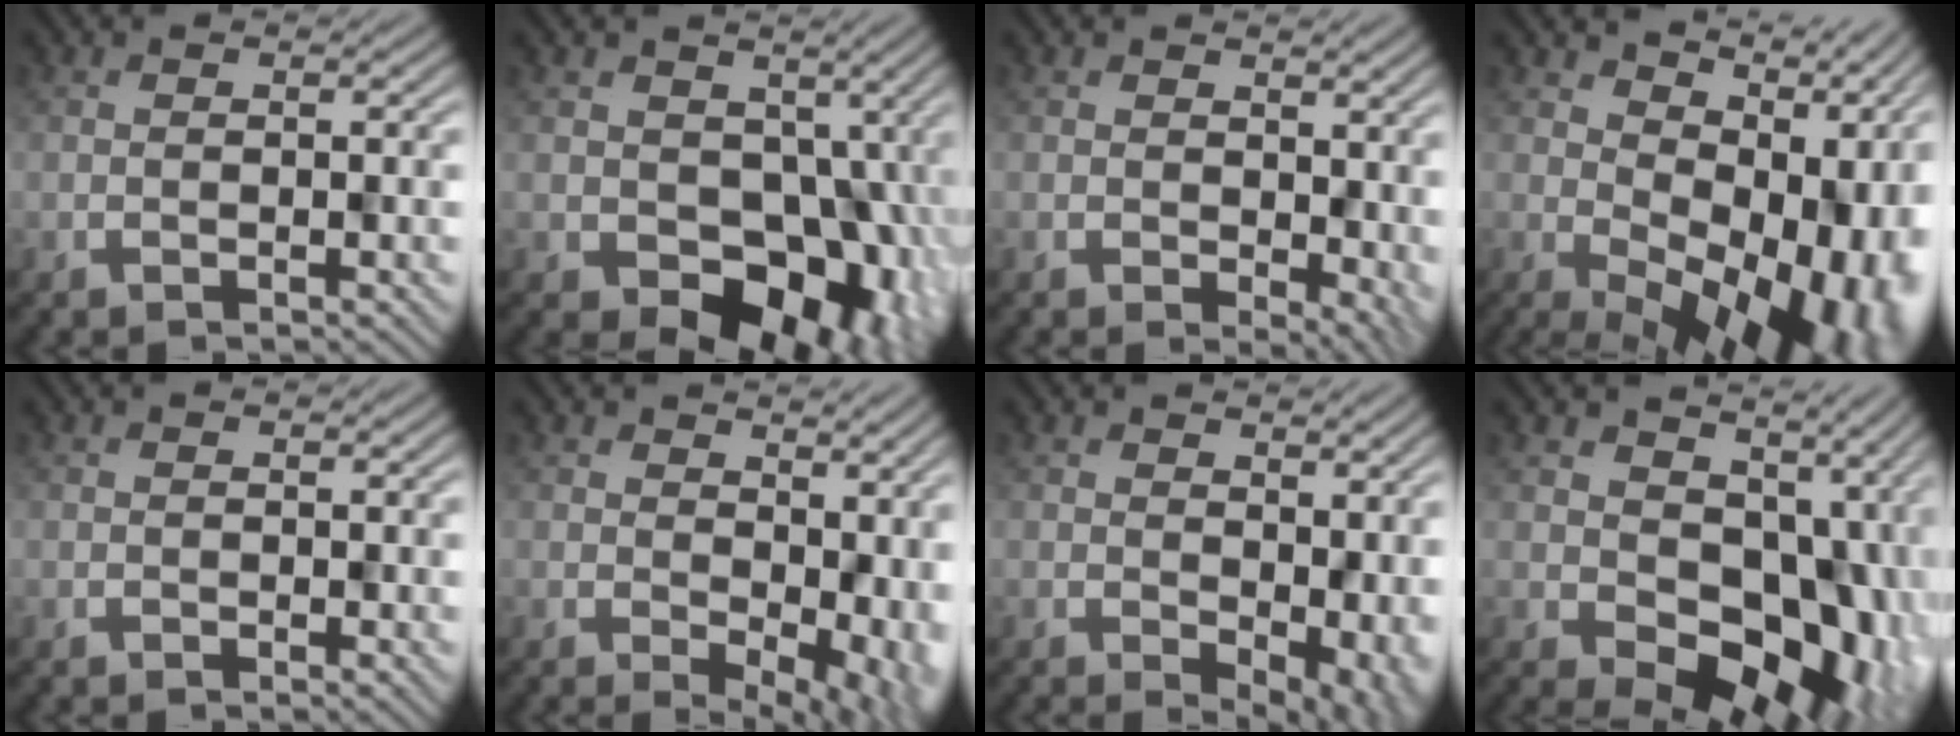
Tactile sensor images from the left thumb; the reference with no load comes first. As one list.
[{"total": 10.9, "force": [-1.9, 8.3, 6.9], "torque": [-0.070, -0.029, -0.022]}, {"total": 4.8, "force": [-0.7, 3.0, 3.7], "torque": [-0.046, -0.020, 0.010]}, {"total": 16.4, "force": [0.5, 10.3, 12.8], "torque": [-0.134, -0.033, 0.060]}, {"total": 0.9, "force": [-0.1, 0.4, 0.8], "torque": [-0.014, -0.003, 0.002]}, {"total": 10.1, "force": [0.0, 6.3, 8.0], "torque": [-0.095, -0.035, 0.033]}, {"total": 6.5, "force": [-0.9, 3.8, 5.3], "torque": [-0.066, -0.027, 0.004]}, {"total": 14.0, "force": [0.5, 10.1, 9.7], "torque": [-0.138, -0.049, 0.027]}]